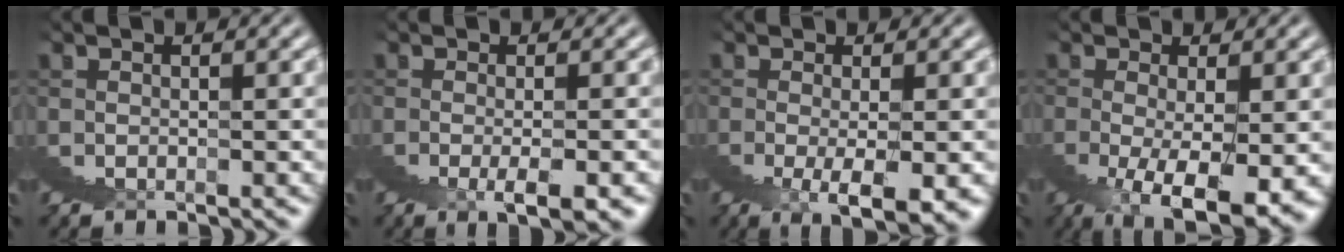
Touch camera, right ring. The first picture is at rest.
{"total": 2.2, "force": [0.7, -1.6, 1.4], "torque": [0.000, 0.017, 0.008]}
{"total": 3.0, "force": [0.4, -1.0, 2.8], "torque": [-0.026, 0.006, 0.007]}
{"total": 4.5, "force": [-1.0, -0.1, 4.4], "torque": [-0.053, -0.010, -0.009]}